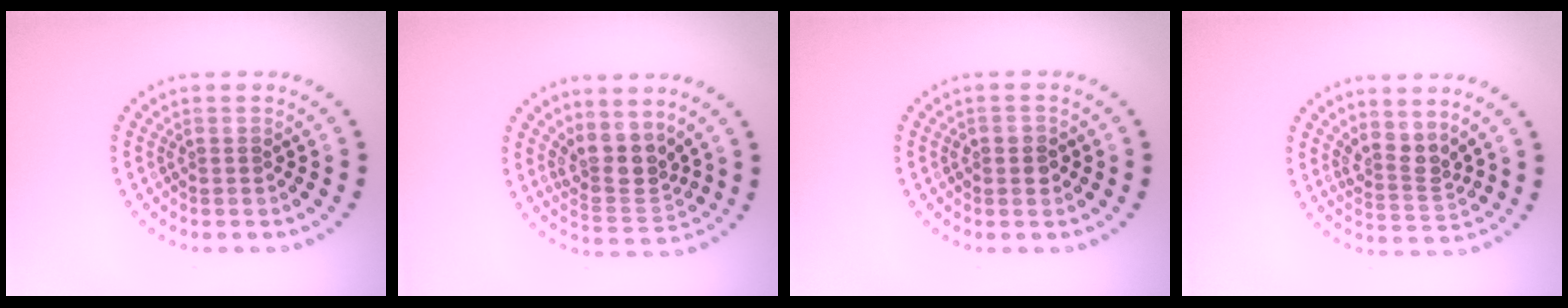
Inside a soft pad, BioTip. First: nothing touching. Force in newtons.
{"total": 3.6, "press": 2.8, "slide": 2.2}
{"total": 1.4, "press": 1.4, "slide": 0.4}
{"total": 2.8, "press": 2.0, "slide": 2.0}